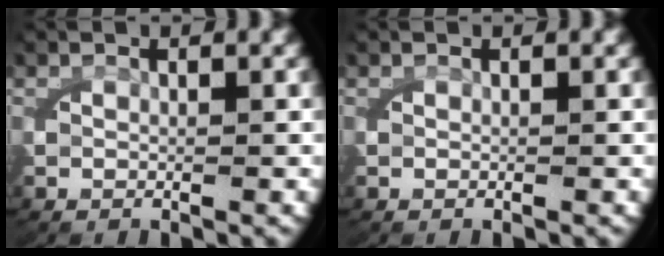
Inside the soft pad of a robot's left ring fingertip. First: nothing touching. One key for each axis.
{"total": 0.0}